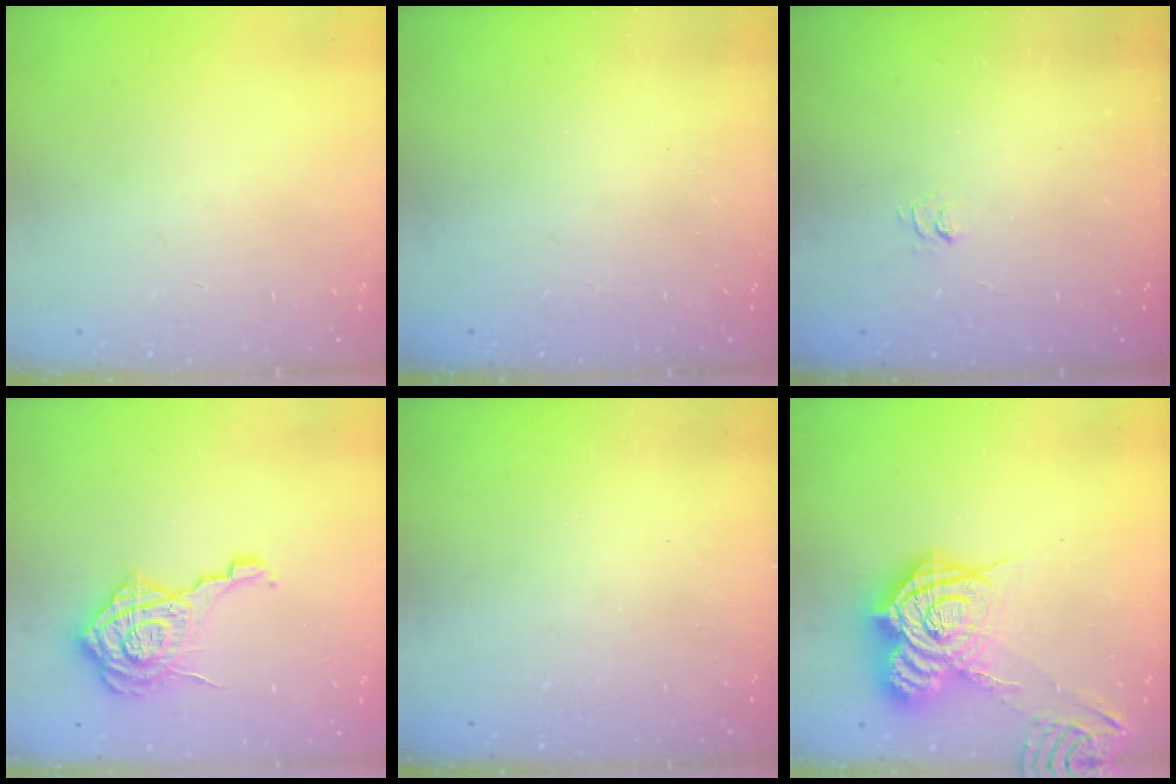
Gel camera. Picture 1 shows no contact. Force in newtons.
{"total": 2.3, "press": 2.2, "slide": 0.7}
{"total": 1.9, "press": 1.5, "slide": 1.3}
{"total": 14.0, "press": 14.0, "slide": 1.0}
{"total": 2.4, "press": 2.3, "slide": 0.8}
{"total": 18.8, "press": 18.7, "slide": 1.5}